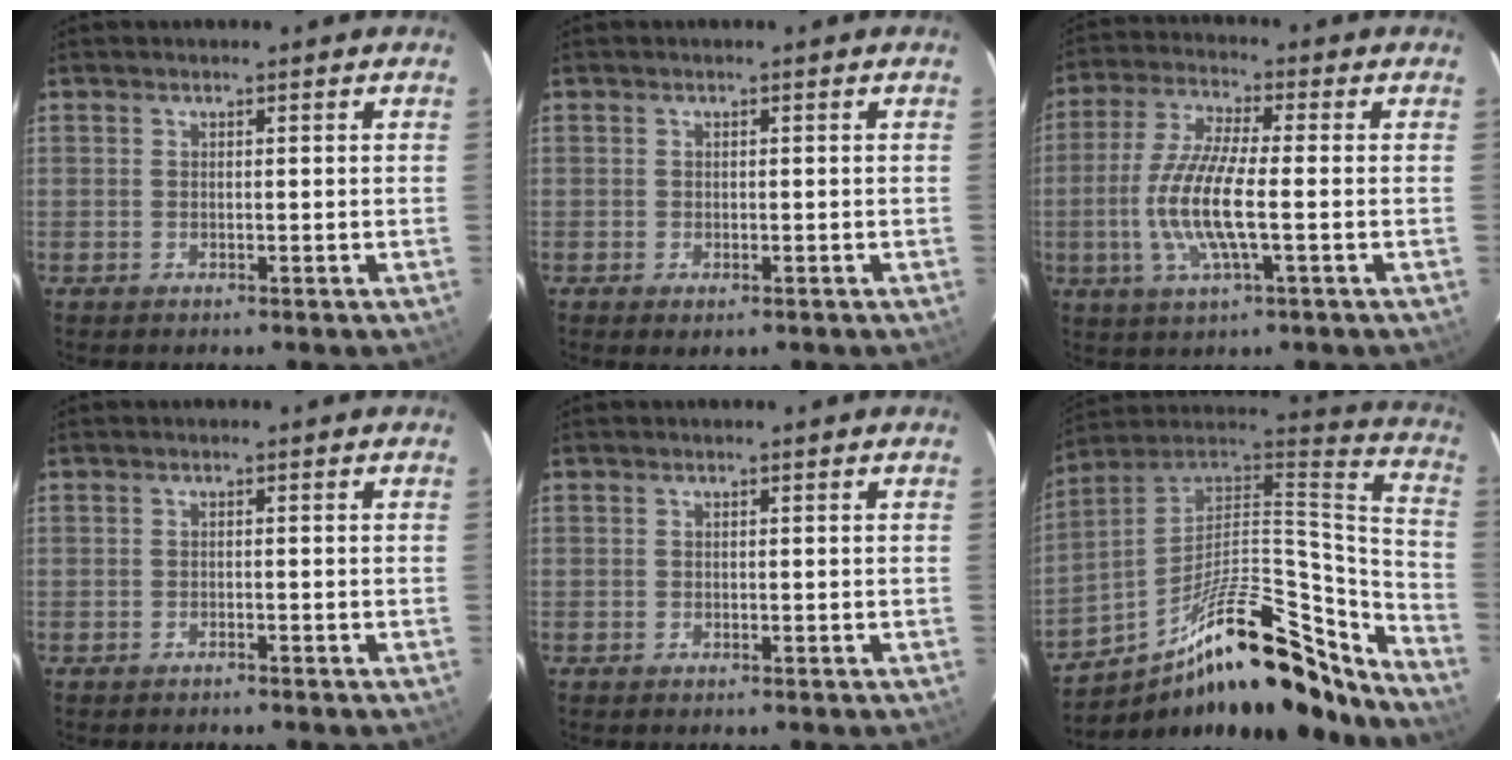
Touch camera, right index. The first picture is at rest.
{"total": 1.7, "force": [-0.9, 1.0, 1.1], "torque": [-0.019, -0.006, -0.012]}
{"total": 12.1, "force": [-2.1, 2.4, 11.6], "torque": [-0.242, -0.004, -0.045]}
{"total": 0.8, "force": [-0.8, 0.0, 0.1], "torque": [-0.005, 0.003, -0.012]}
{"total": 0.0}
{"total": 29.4, "force": [-19.5, 10.7, 19.2], "torque": [-0.283, 0.023, -0.298]}